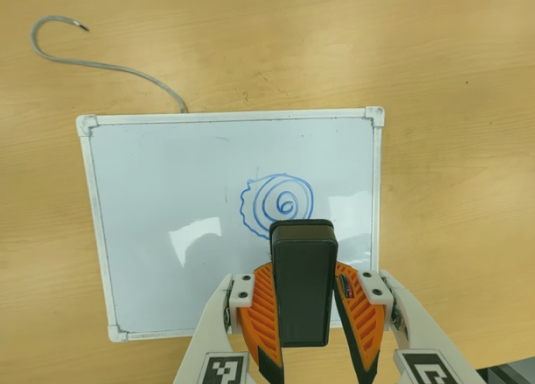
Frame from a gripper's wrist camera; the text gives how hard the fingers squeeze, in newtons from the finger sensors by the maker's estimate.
{"total": 7.4, "left": 6.1, "right": 8.7}